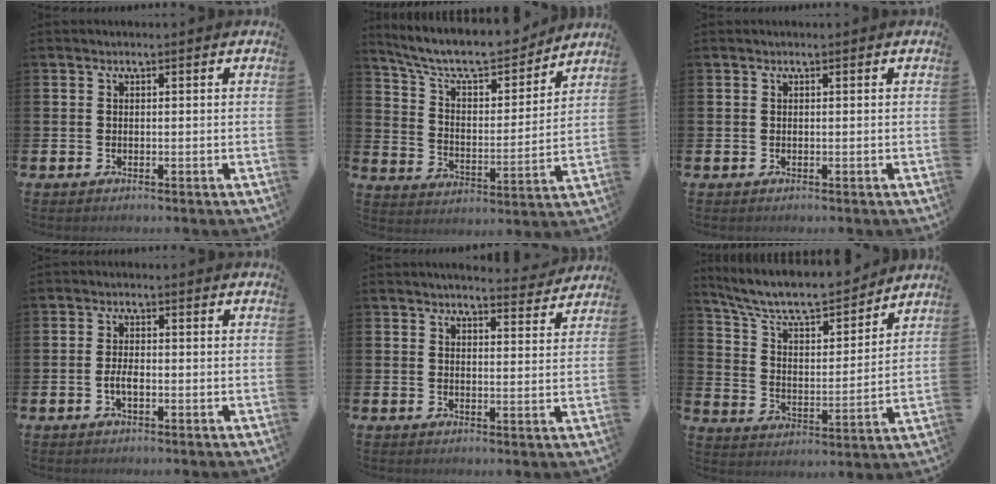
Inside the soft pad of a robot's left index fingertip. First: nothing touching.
{"total": 9.5, "force": [8.5, 2.5, 3.3], "torque": [-0.093, -0.063, 0.144]}
{"total": 0.0}
{"total": 2.1, "force": [-0.7, 0.9, 1.8], "torque": [-0.033, 0.002, -0.013]}
{"total": 4.0, "force": [4.0, 0.3, 0.4], "torque": [-0.008, -0.024, 0.070]}
{"total": 8.4, "force": [7.7, 2.0, 2.7], "torque": [-0.094, -0.053, 0.131]}